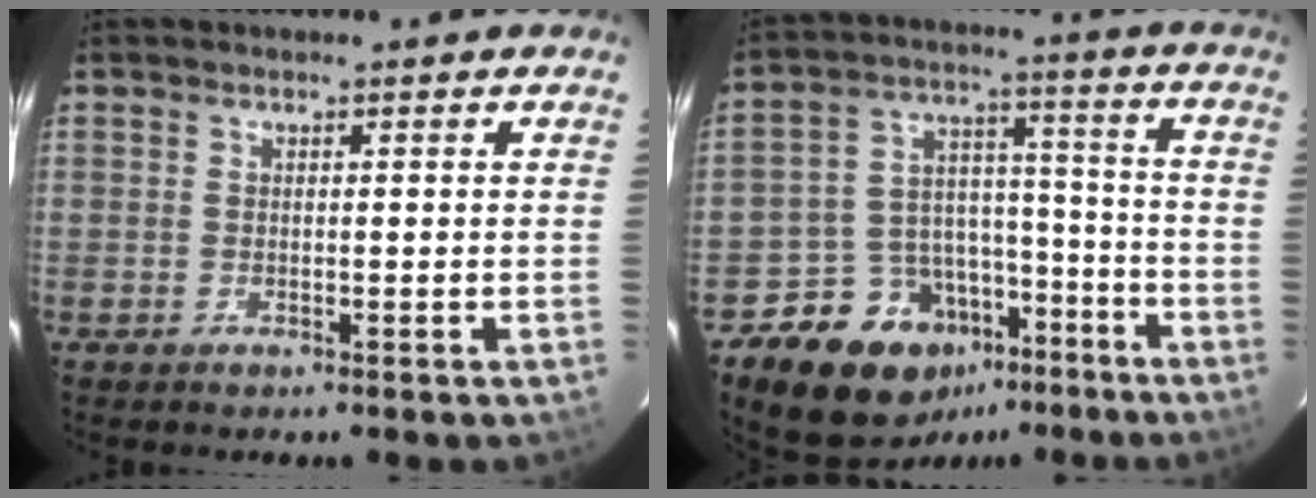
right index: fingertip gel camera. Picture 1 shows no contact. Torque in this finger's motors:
{"motor_torque": [0.26, -0.73, -0.30, -0.21]}